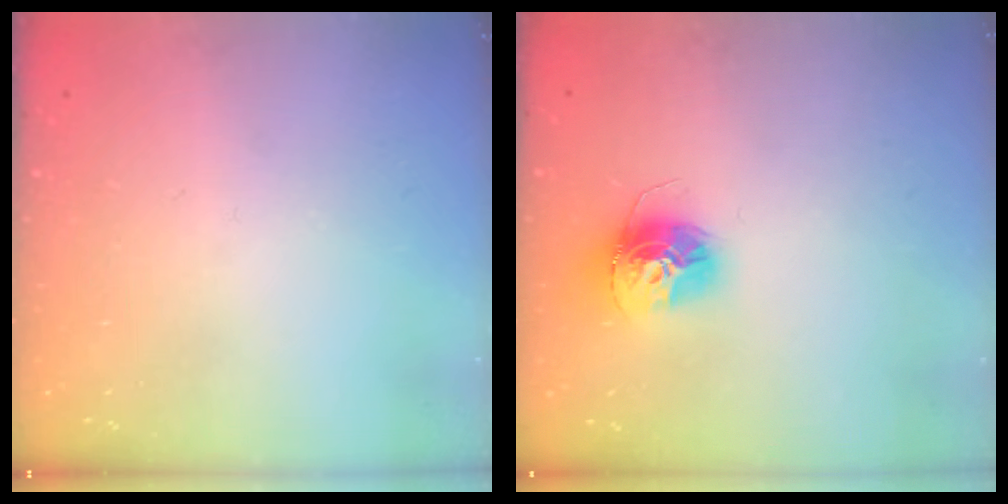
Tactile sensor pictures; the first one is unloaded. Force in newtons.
{"total": 13.1, "press": 13.0, "slide": 1.1}